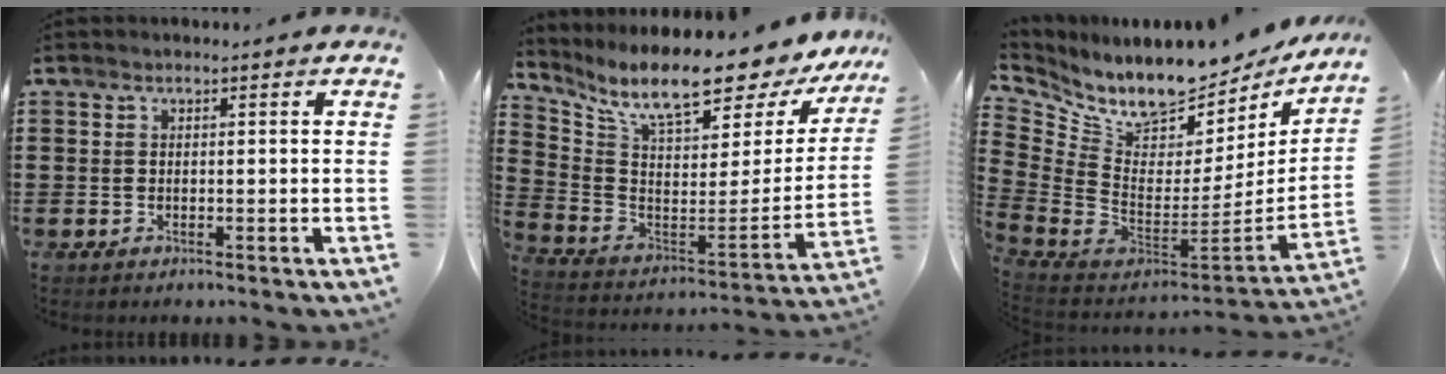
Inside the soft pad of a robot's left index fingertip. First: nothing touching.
{"total": 11.4, "force": [9.0, 2.1, 6.6], "torque": [-0.144, -0.075, 0.147]}
{"total": 9.6, "force": [8.4, 3.0, 3.7], "torque": [-0.104, -0.088, 0.145]}